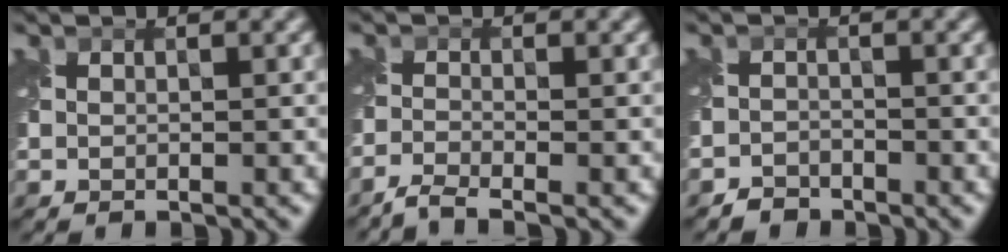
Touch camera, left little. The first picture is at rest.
{"total": 2.1, "force": [-1.9, 0.1, 0.9], "torque": [-0.022, -0.011, -0.053]}
{"total": 1.6, "force": [-1.5, 0.6, -0.2], "torque": [0.008, 0.001, -0.033]}